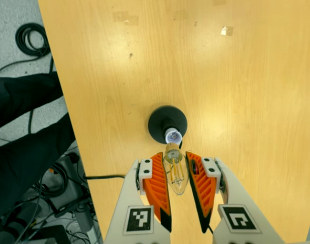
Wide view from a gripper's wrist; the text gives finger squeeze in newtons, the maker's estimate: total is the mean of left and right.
{"total": 14.1, "left": 15.3, "right": 13.0}